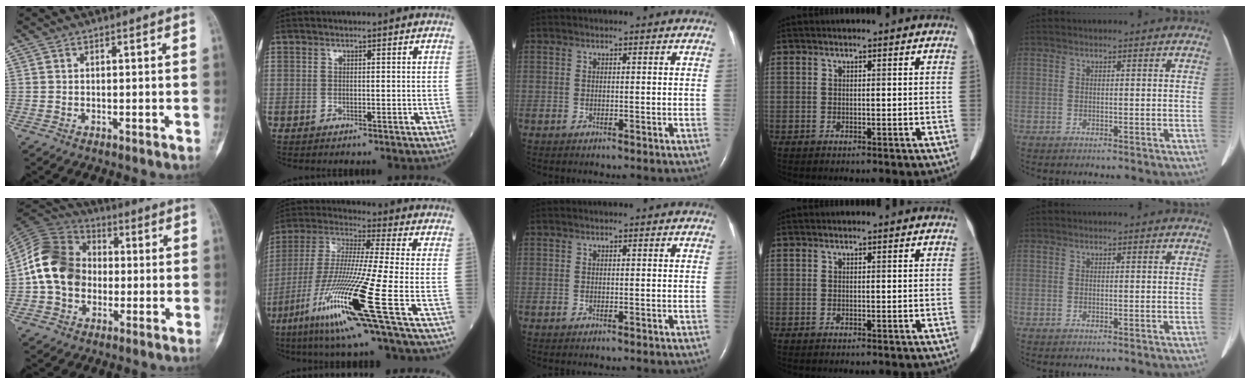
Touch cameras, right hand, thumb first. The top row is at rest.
{"thumb": {"total": 14.9, "force": [-0.8, 12.0, 8.9], "torque": [-0.145, 0.030, -0.025]}, "index": {"total": 19.0, "force": [-8.3, -1.3, 17.0], "torque": [-0.367, -0.045, -0.166]}}